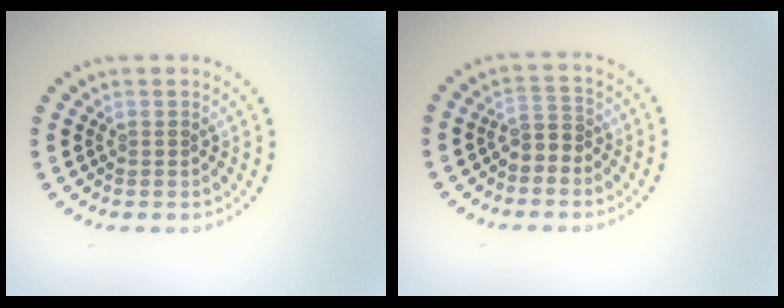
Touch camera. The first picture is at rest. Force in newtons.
{"total": 1.8, "press": 1.5, "slide": 1.0}